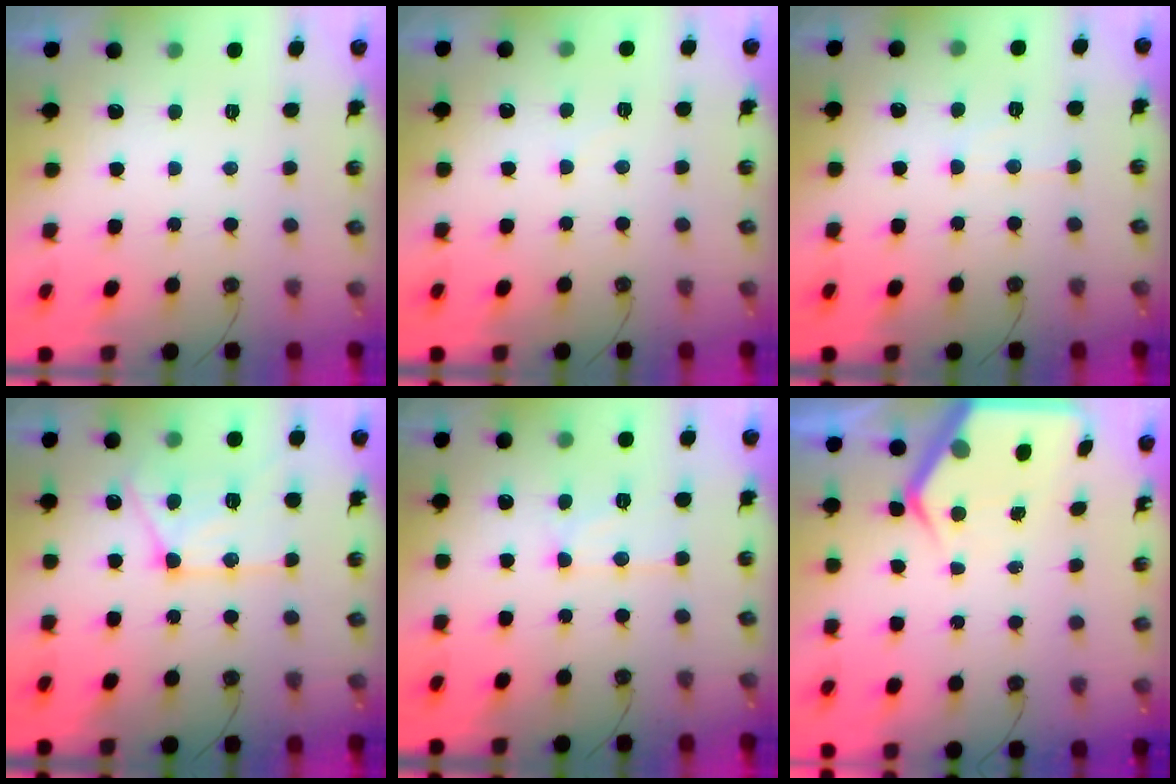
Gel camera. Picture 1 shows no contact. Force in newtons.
{"total": 2.8, "press": 2.8, "slide": 0.4}
{"total": 6.5, "press": 6.5, "slide": 0.5}
{"total": 15.0, "press": 14.9, "slide": 1.7}
{"total": 9.5, "press": 9.5, "slide": 0.9}
{"total": 6.7, "press": 6.7, "slide": 0.4}